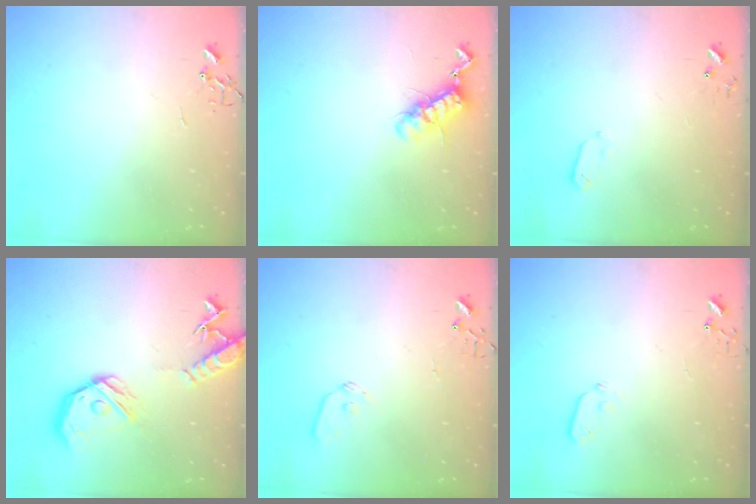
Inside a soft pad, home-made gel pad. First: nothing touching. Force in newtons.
{"total": 11.1, "press": 11.1, "slide": 0.3}
{"total": 2.4, "press": 2.3, "slide": 0.4}
{"total": 17.1, "press": 16.9, "slide": 2.2}
{"total": 6.0, "press": 5.9, "slide": 0.8}
{"total": 3.7, "press": 3.6, "slide": 0.4}